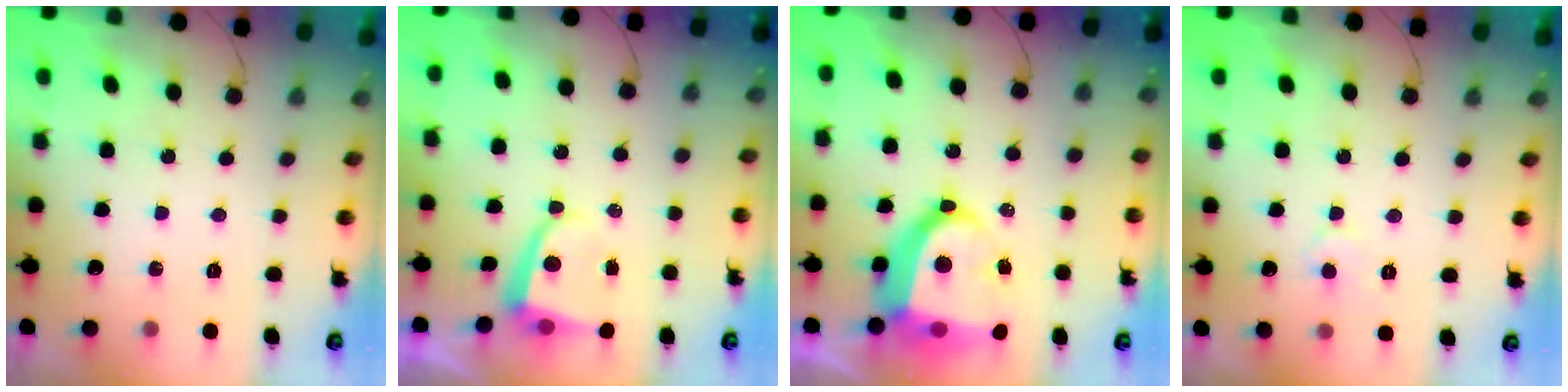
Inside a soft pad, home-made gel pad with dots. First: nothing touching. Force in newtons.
{"total": 4.2, "press": 4.2, "slide": 0.6}
{"total": 18.7, "press": 18.5, "slide": 2.7}
{"total": 4.8, "press": 4.7, "slide": 0.6}